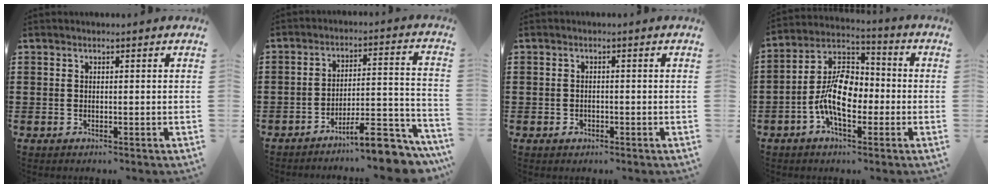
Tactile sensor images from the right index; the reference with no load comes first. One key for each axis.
{"total": 9.6, "fx": -8.0, "fy": 1.6, "fz": 5.1, "tx": -0.067, "ty": 0.024, "tz": -0.145}
{"total": 0.9, "fx": -0.6, "fy": 0.5, "fz": 0.5, "tx": -0.012, "ty": -0.004, "tz": -0.011}
{"total": 9.7, "fx": -2.6, "fy": 5.2, "fz": 7.7, "tx": -0.175, "ty": 0.003, "tz": -0.054}